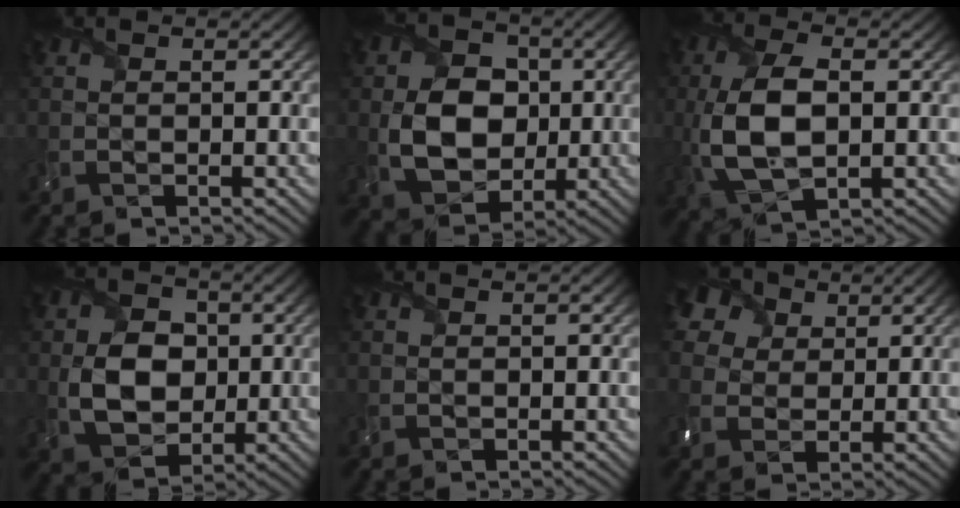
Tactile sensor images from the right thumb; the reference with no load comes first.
{"total": 8.9, "force": [-0.2, 6.8, 5.6], "torque": [-0.122, -0.005, -0.007]}
{"total": 9.6, "force": [-0.5, 5.2, 8.1], "torque": [-0.192, -0.002, -0.009]}
{"total": 7.7, "force": [-0.1, 5.9, 5.0], "torque": [-0.106, -0.003, -0.005]}
{"total": 0.0}
{"total": 7.9, "force": [3.9, 5.7, 3.9], "torque": [-0.117, 0.028, 0.060]}